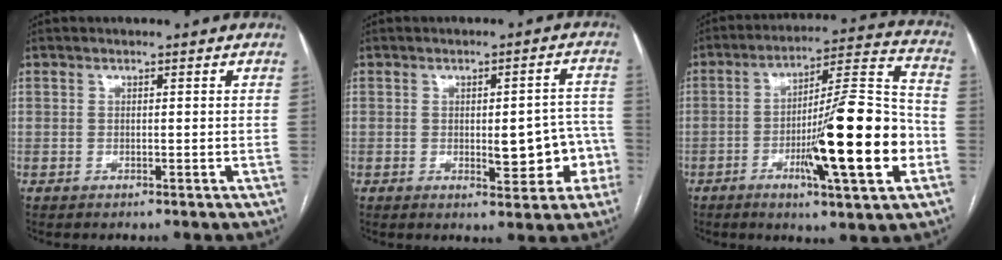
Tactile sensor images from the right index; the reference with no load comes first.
{"total": 7.8, "force": [-2.0, 3.0, 6.9], "torque": [-0.076, 0.022, -0.014]}
{"total": 19.1, "force": [-5.1, 1.3, 18.4], "torque": [-0.295, -0.003, -0.076]}